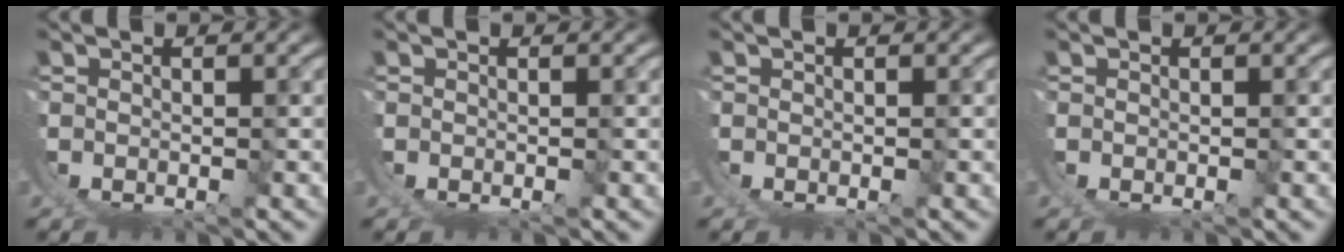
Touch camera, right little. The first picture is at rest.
{"total": 0.0}
{"total": 0.0}
{"total": 0.0}